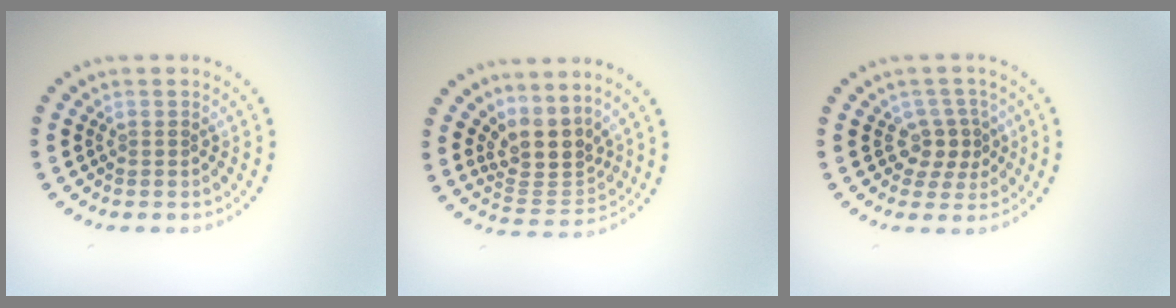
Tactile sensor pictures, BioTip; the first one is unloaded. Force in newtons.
{"total": 3.9, "press": 2.9, "slide": 2.6}
{"total": 2.5, "press": 2.0, "slide": 1.5}